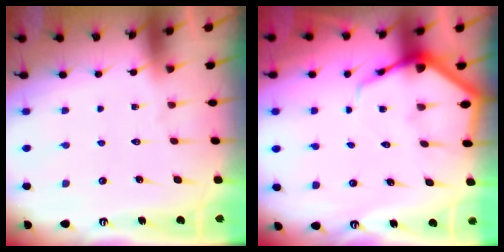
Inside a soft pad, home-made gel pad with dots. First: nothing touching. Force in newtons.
{"total": 6.2, "press": 6.2, "slide": 0.5}